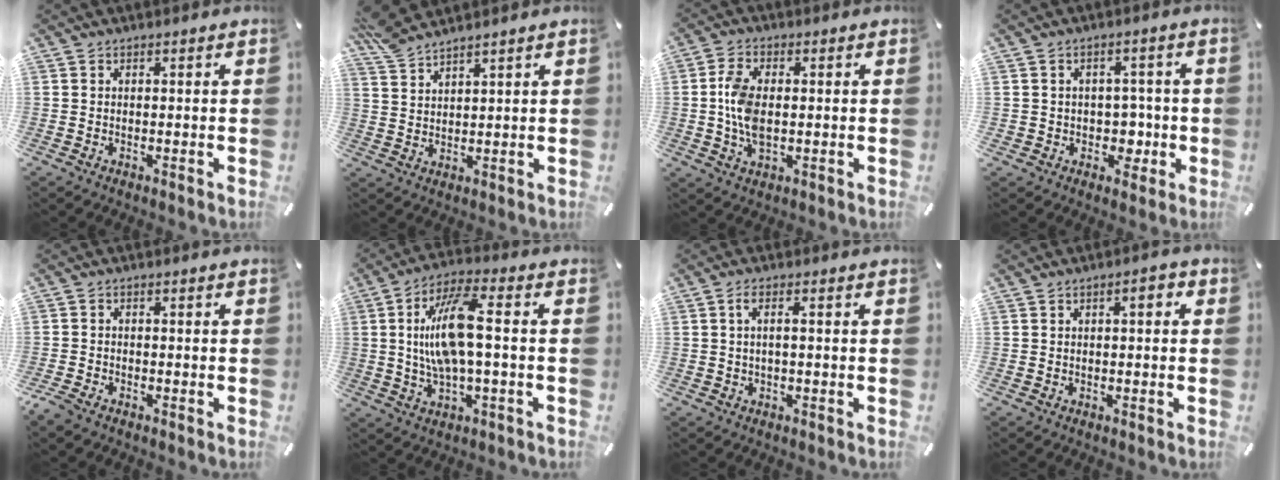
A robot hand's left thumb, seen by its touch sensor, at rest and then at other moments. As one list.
[{"total": 5.9, "force": [5.5, 0.8, 2.2], "torque": [-0.059, -0.021, 0.105]}, {"total": 8.5, "force": [0.1, 4.7, 7.1], "torque": [-0.171, -0.001, -0.005]}, {"total": 5.5, "force": [-0.4, 5.1, 2.2], "torque": [-0.025, 0.005, -0.009]}, {"total": 2.5, "force": [-2.1, 0.9, 1.0], "torque": [-0.030, 0.005, -0.043]}, {"total": 14.1, "force": [0.7, 4.8, 13.2], "torque": [-0.276, -0.002, 0.005]}, {"total": 2.5, "force": [0.0, 0.4, 2.4], "torque": [-0.045, 0.003, -0.001]}, {"total": 2.5, "force": [0.0, 1.0, 2.3], "torque": [-0.038, 0.006, -0.004]}]